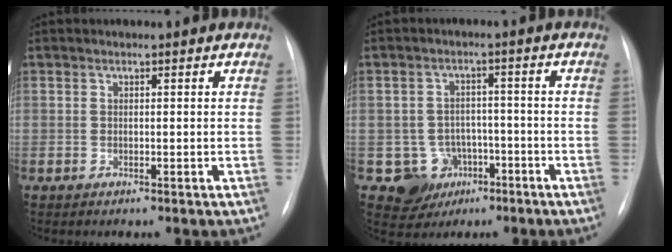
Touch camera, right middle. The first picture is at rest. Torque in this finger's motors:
{"motor_torque": [0.08, -0.06, 0.00, -0.01]}